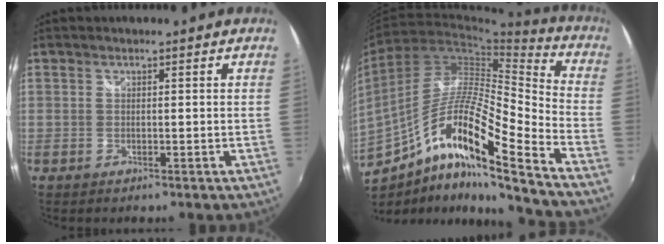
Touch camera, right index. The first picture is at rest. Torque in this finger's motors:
{"motor_torque": [0.31, -0.42, 0.56, 0.11]}